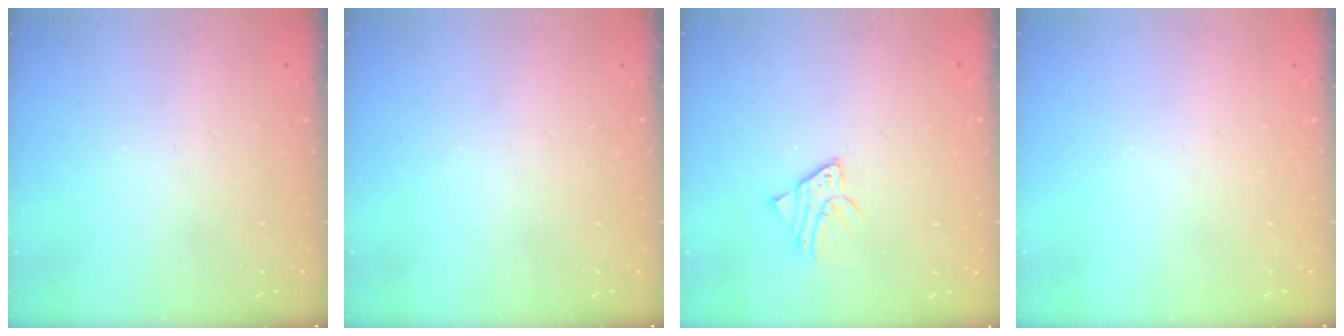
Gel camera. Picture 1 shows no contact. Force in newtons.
{"total": 0.0}
{"total": 2.8, "press": 2.8, "slide": 0.3}
{"total": 0.0}